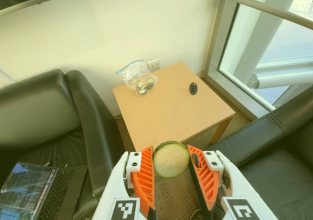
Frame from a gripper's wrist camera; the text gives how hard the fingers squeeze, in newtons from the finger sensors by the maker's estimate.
{"total": 9.4, "left": 9.4, "right": 9.3}